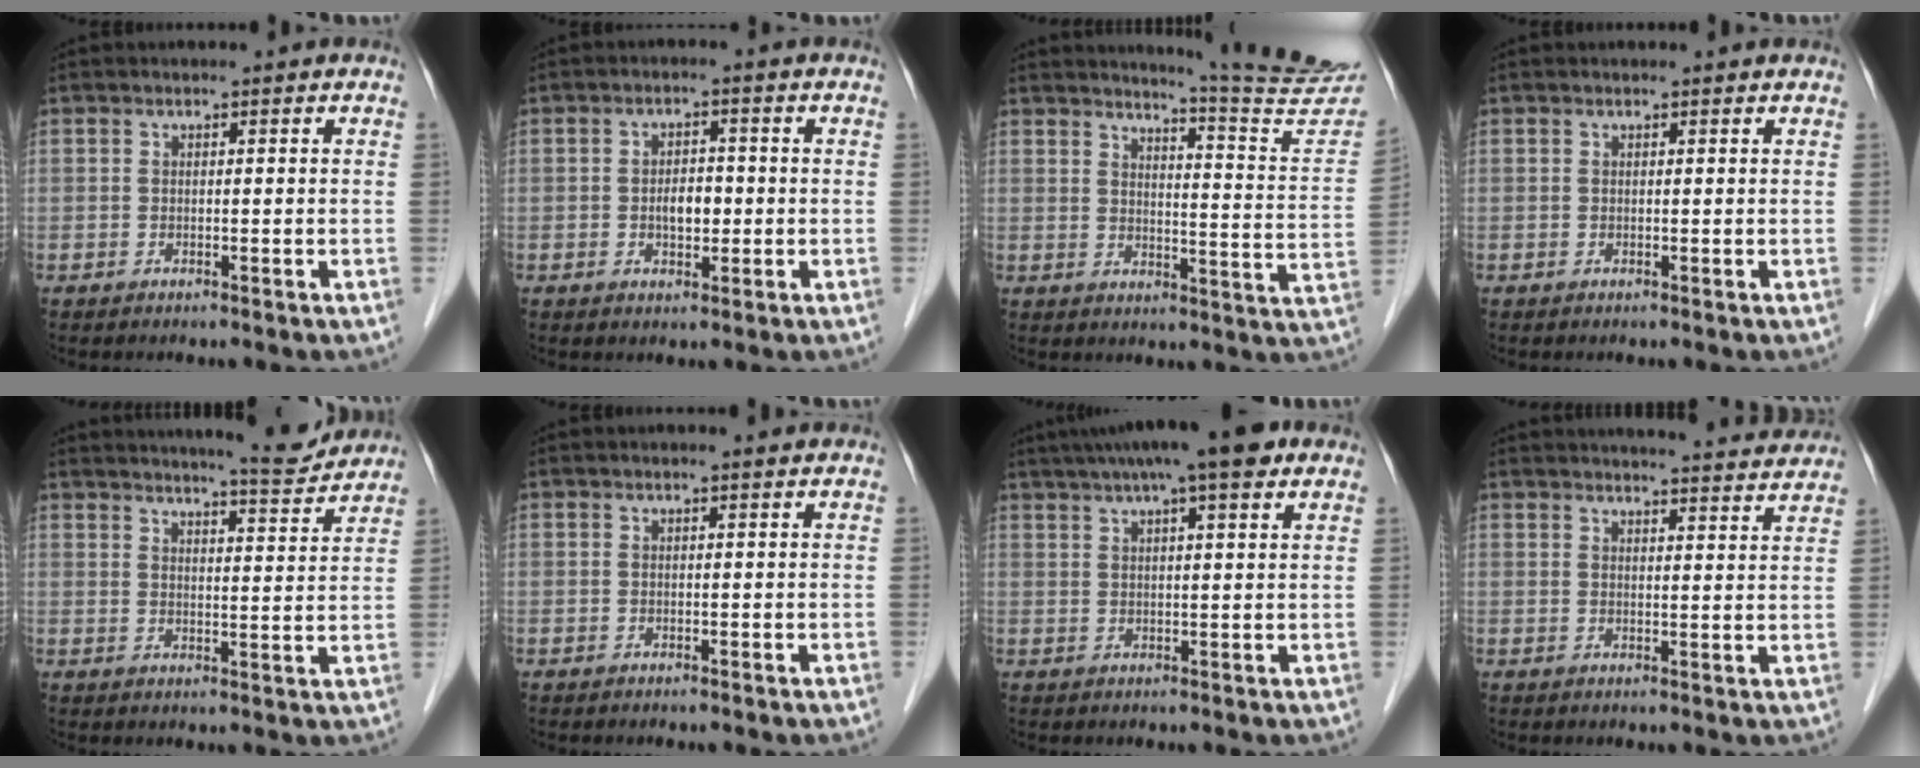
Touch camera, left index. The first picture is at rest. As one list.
[{"total": 3.4, "force": [-0.5, 1.8, 2.8], "torque": [-0.047, 0.003, -0.007]}, {"total": 15.7, "force": [15.1, -1.7, 4.0], "torque": [-0.056, -0.113, 0.171]}, {"total": 0.7, "force": [0.7, 0.0, 0.1], "torque": [-0.007, 0.001, 0.006]}, {"total": 10.3, "force": [9.8, 0.5, 3.1], "torque": [-0.044, -0.006, 0.124]}, {"total": 1.2, "force": [1.0, 0.0, 0.6], "torque": [-0.012, 0.008, 0.015]}, {"total": 13.0, "force": [9.3, 1.7, 8.8], "torque": [-0.142, 0.037, 0.136]}, {"total": 17.5, "force": [16.9, 1.4, 4.6], "torque": [-0.056, -0.012, 0.200]}]